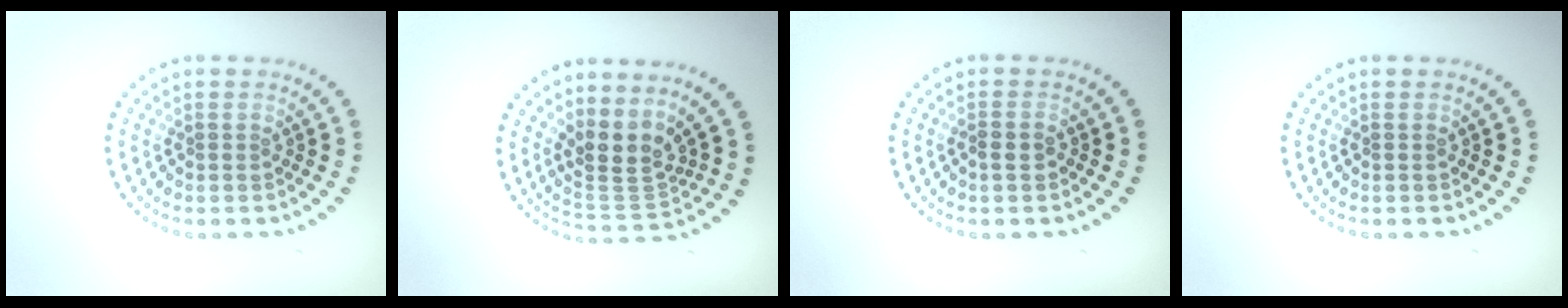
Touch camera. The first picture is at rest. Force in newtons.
{"total": 3.5, "press": 2.6, "slide": 2.4}
{"total": 0.9, "press": 0.8, "slide": 0.3}
{"total": 0.0}